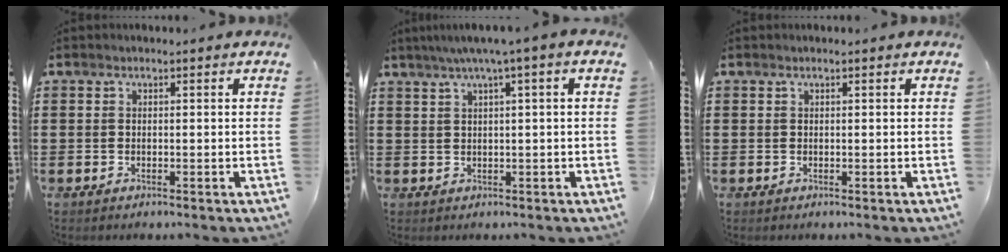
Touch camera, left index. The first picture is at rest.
{"total": 2.9, "force": [0.9, -0.4, 2.7], "torque": [-0.051, -0.004, 0.013]}
{"total": 0.0}